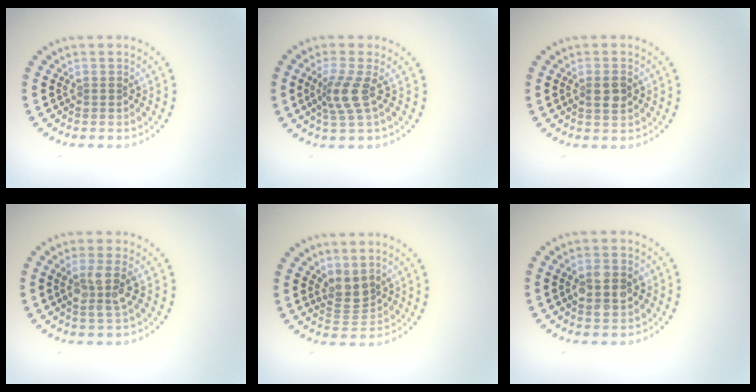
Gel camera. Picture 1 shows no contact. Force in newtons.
{"total": 2.9, "press": 2.1, "slide": 2.0}
{"total": 2.0, "press": 1.9, "slide": 0.4}
{"total": 3.1, "press": 2.8, "slide": 1.3}
{"total": 2.7, "press": 2.2, "slide": 1.6}
{"total": 4.1, "press": 4.1, "slide": 0.1}